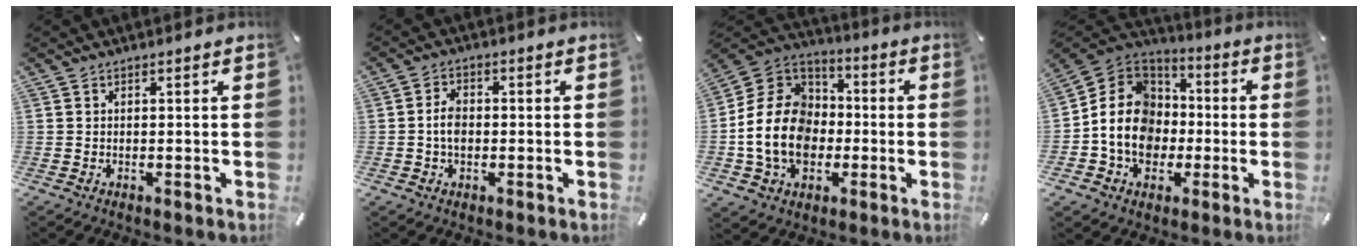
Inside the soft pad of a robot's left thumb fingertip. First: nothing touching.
{"total": 4.2, "force": [-0.5, 2.9, 3.0], "torque": [-0.063, 0.006, -0.011]}
{"total": 17.0, "force": [-3.6, 13.8, 9.2], "torque": [-0.221, 0.031, -0.067]}
{"total": 14.7, "force": [-2.8, 12.8, 6.8], "torque": [-0.152, 0.022, -0.052]}